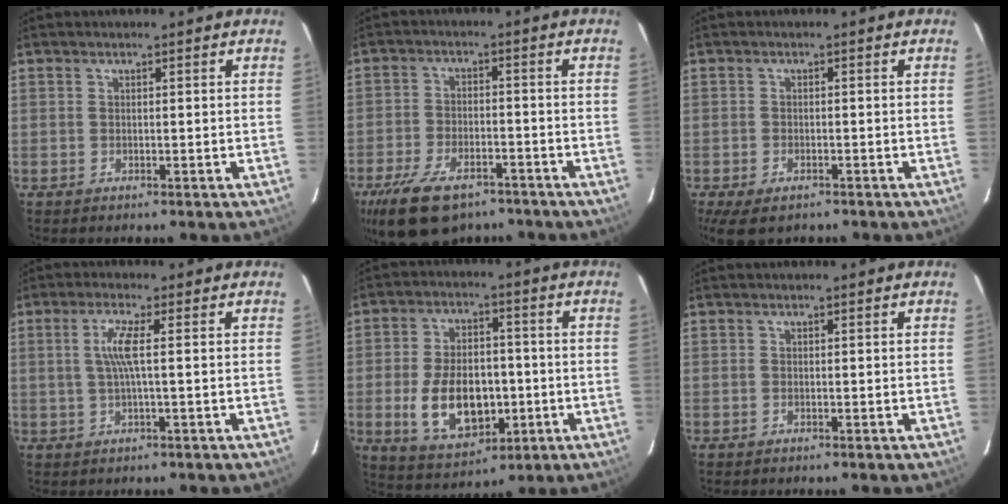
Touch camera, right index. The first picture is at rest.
{"total": 15.0, "force": [-10.3, 7.4, 8.0], "torque": [-0.183, -0.020, -0.170]}
{"total": 5.7, "force": [-3.7, 2.9, 3.2], "torque": [-0.074, -0.024, -0.060]}
{"total": 4.2, "force": [0.3, -0.2, 4.2], "torque": [-0.083, -0.003, 0.009]}
{"total": 14.0, "force": [-2.9, 8.6, 10.7], "torque": [-0.220, -0.002, -0.029]}
{"total": 0.0}